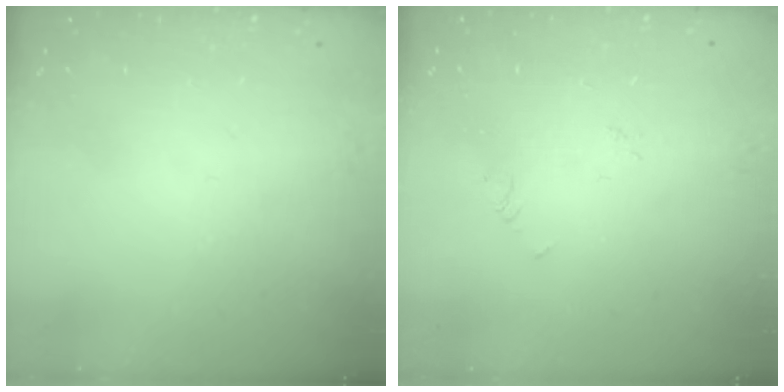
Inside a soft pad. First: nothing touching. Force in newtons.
{"total": 2.9, "press": 2.9, "slide": 0.3}